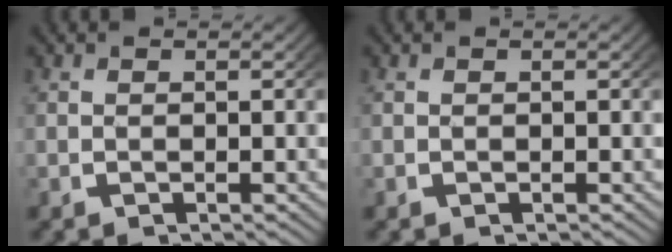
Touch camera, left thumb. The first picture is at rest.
{"total": 0.0}